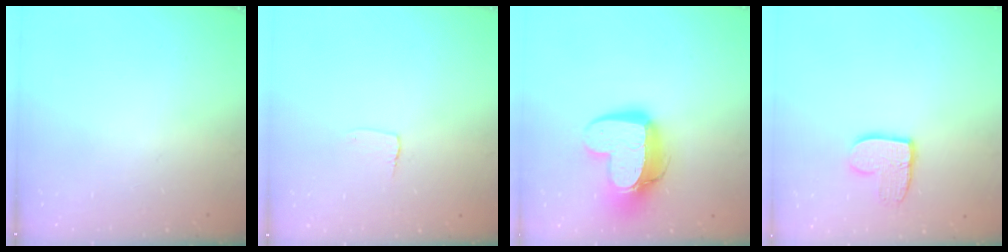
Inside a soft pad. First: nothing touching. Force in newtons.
{"total": 3.1, "press": 3.1, "slide": 0.3}
{"total": 14.9, "press": 14.9, "slide": 1.4}
{"total": 9.2, "press": 9.2, "slide": 0.2}